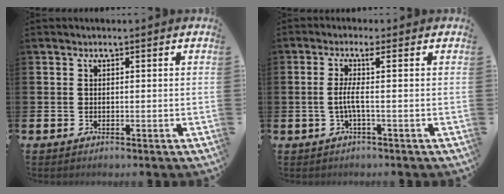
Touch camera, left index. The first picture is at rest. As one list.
[{"total": 3.2, "force": [-0.3, -0.4, 3.1], "torque": [-0.068, 0.002, -0.008]}]